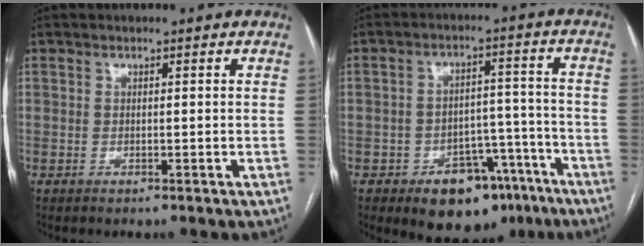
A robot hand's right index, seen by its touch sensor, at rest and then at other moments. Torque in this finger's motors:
{"motor_torque": [0.38, -0.41, 0.24, 0.01]}